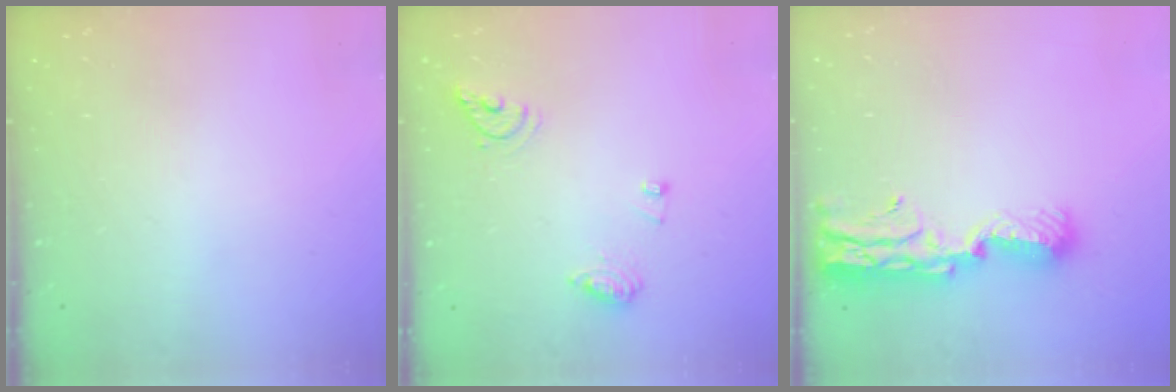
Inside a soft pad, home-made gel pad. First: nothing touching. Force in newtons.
{"total": 8.3, "press": 8.2, "slide": 0.9}
{"total": 11.5, "press": 11.4, "slide": 1.6}